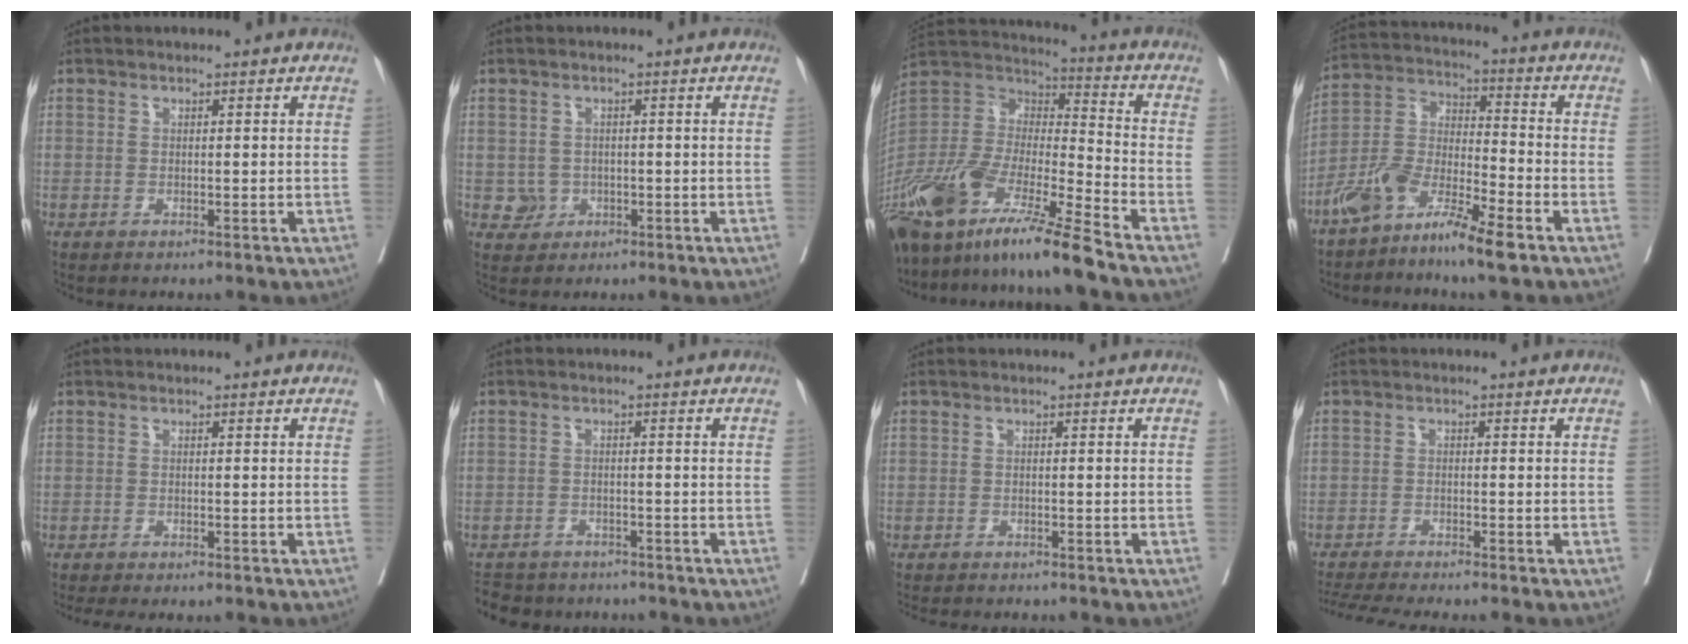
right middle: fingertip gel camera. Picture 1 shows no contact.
{"total": 2.5, "force": [-0.6, 2.4, 0.5], "torque": [-0.001, 0.006, -0.004]}
{"total": 22.6, "force": [-16.5, 1.5, 15.3], "torque": [-0.329, -0.049, -0.316]}
{"total": 11.1, "force": [-7.6, 1.6, 7.8], "torque": [-0.166, -0.005, -0.152]}
{"total": 3.5, "force": [-3.0, 0.7, 1.7], "torque": [-0.019, -0.009, -0.043]}
{"total": 8.1, "force": [-7.2, 3.3, 1.5], "torque": [-0.031, 0.000, -0.096]}
{"total": 5.4, "force": [-4.9, 1.0, 2.1], "torque": [-0.027, -0.009, -0.069]}
{"total": 7.5, "force": [-6.8, -0.7, 3.1], "torque": [-0.043, -0.016, -0.110]}